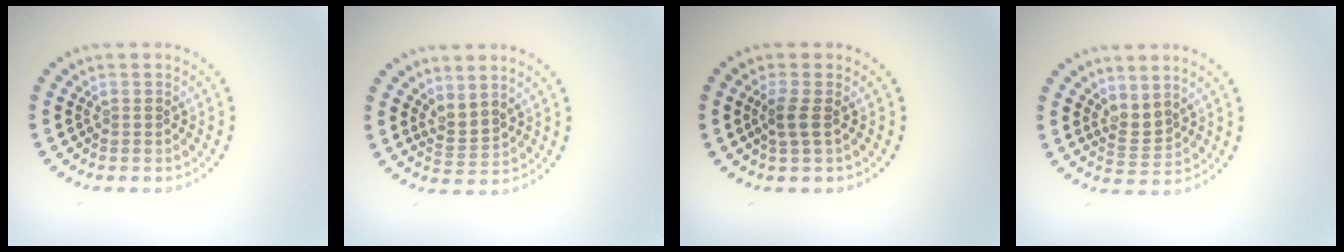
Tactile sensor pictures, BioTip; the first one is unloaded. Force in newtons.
{"total": 2.1, "press": 1.4, "slide": 1.6}
{"total": 1.5, "press": 1.3, "slide": 0.9}
{"total": 1.9, "press": 1.4, "slide": 1.3}